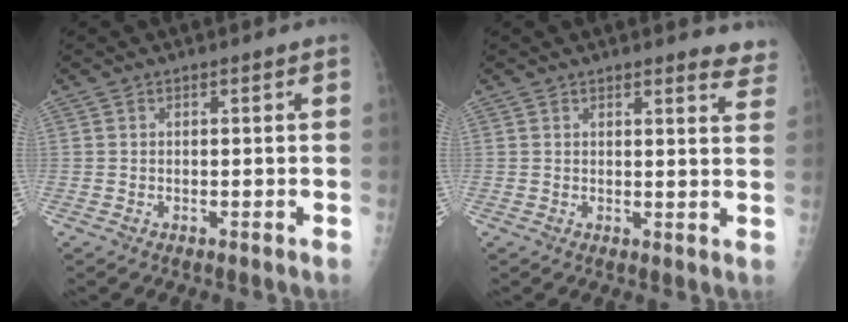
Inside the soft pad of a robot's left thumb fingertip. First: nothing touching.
{"total": 6.6, "force": [6.1, 1.5, 2.3], "torque": [0.004, -0.032, 0.045]}